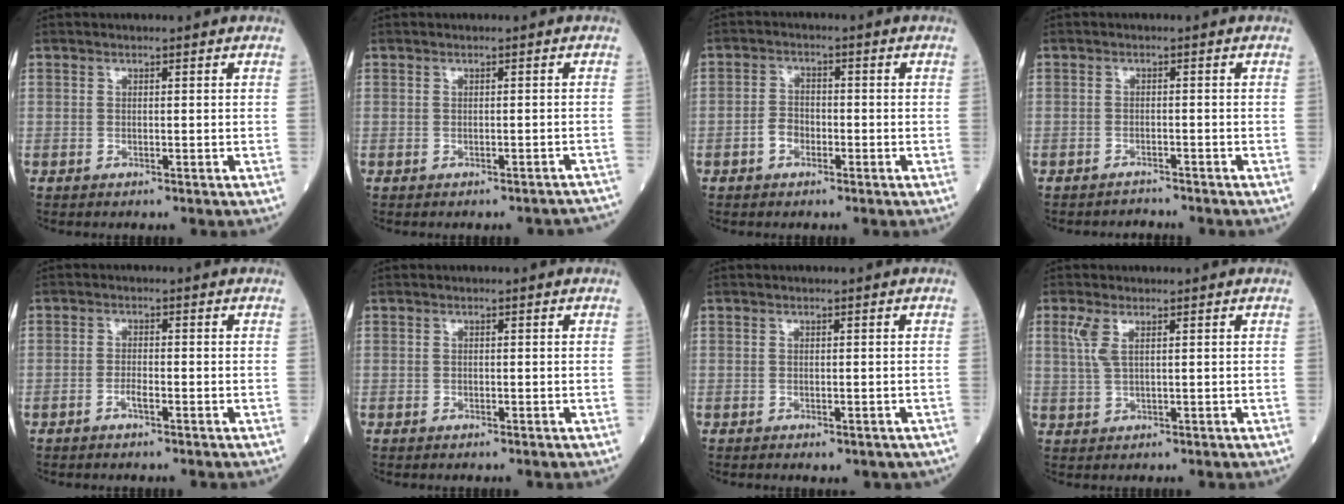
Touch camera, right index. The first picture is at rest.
{"total": 5.0, "force": [-4.7, 1.4, 0.8], "torque": [0.000, 0.003, -0.042]}
{"total": 2.9, "force": [-1.3, 2.1, 1.6], "torque": [-0.026, 0.010, -0.026]}
{"total": 1.6, "force": [-1.5, 0.0, -0.6], "torque": [0.010, -0.009, -0.023]}
{"total": 1.6, "force": [-1.0, 0.3, 1.3], "torque": [-0.023, 0.001, -0.019]}
{"total": 0.0}
{"total": 2.3, "force": [-1.6, 1.1, 1.2], "torque": [-0.010, -0.003, -0.015]}
{"total": 3.1, "force": [1.4, 0.9, 2.6], "torque": [-0.070, 0.008, 0.036]}